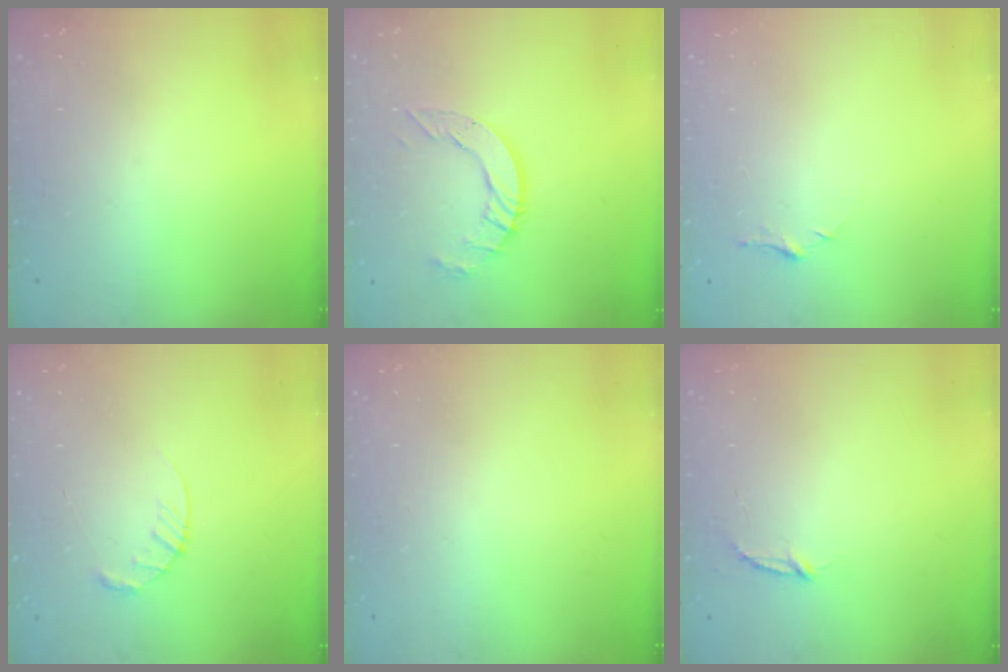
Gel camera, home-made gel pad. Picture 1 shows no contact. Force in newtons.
{"total": 8.1, "press": 8.0, "slide": 0.3}
{"total": 5.7, "press": 5.6, "slide": 0.6}
{"total": 4.5, "press": 4.5, "slide": 0.5}
{"total": 0.0}
{"total": 2.8, "press": 2.8, "slide": 0.3}